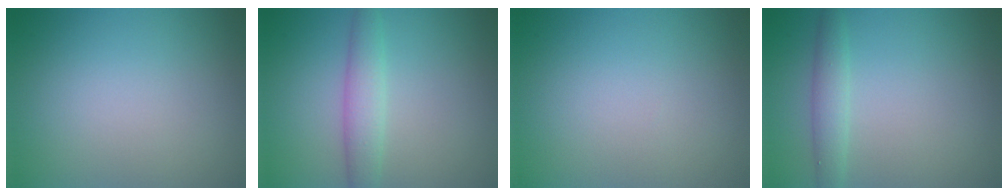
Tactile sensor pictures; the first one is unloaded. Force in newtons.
{"total": 2.4, "press": 2.4, "slide": 0.2}
{"total": 0.0}
{"total": 2.1, "press": 2.1, "slide": 0.1}